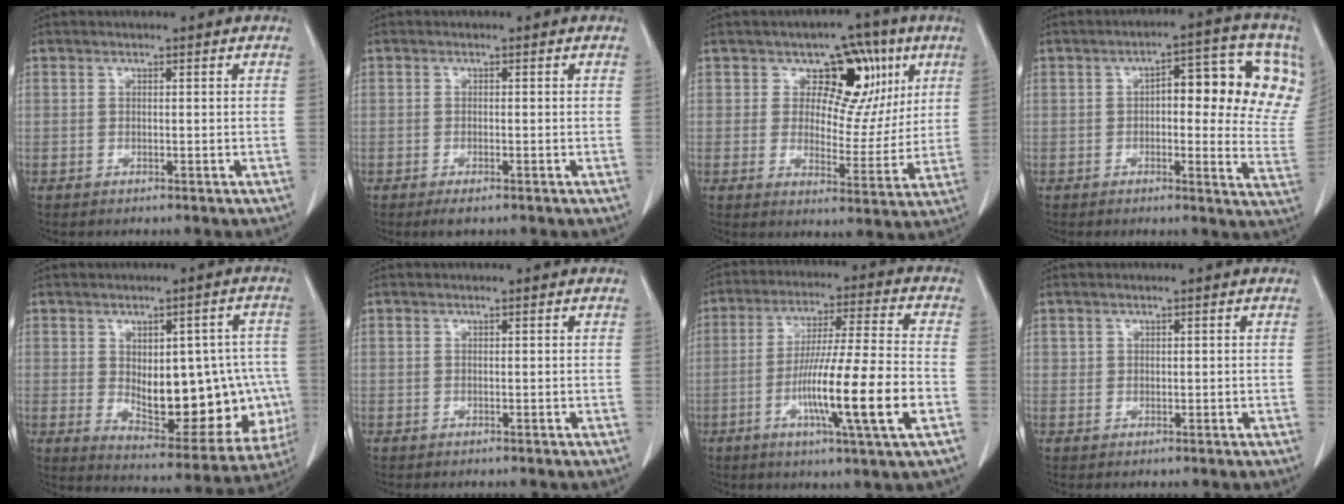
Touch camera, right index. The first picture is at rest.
{"total": 1.9, "force": [-1.2, 0.4, 1.4], "torque": [-0.022, -0.005, -0.016]}
{"total": 10.2, "force": [4.7, 7.0, 5.9], "torque": [-0.051, 0.016, 0.067]}
{"total": 15.5, "force": [4.5, 5.4, 13.9], "torque": [-0.163, 0.021, 0.045]}
{"total": 18.5, "force": [-1.8, 8.8, 16.1], "torque": [-0.203, 0.016, 0.009]}
{"total": 0.0}
{"total": 15.5, "force": [-4.8, -0.4, 14.7], "torque": [-0.266, -0.011, -0.082]}
{"total": 0.7, "force": [0.3, 0.6, 0.1], "torque": [0.006, 0.002, 0.005]}